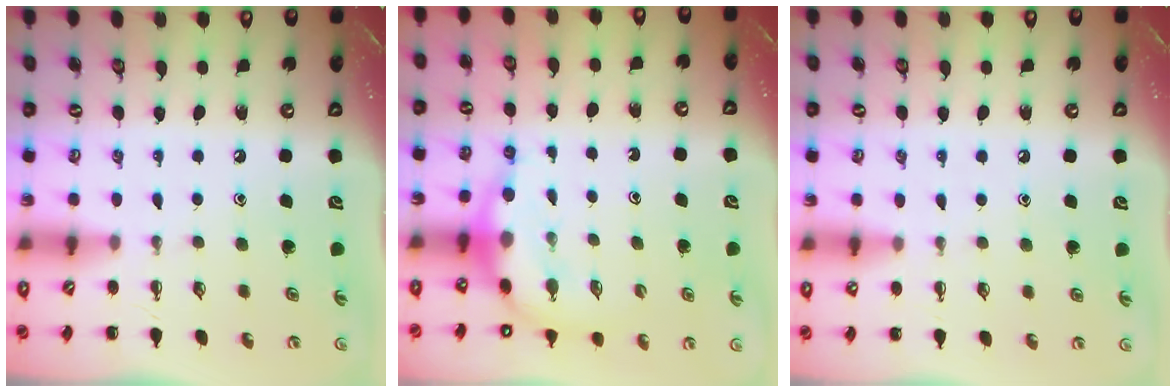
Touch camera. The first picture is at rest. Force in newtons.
{"total": 8.4, "press": 8.3, "slide": 1.4}
{"total": 6.5, "press": 6.1, "slide": 2.2}